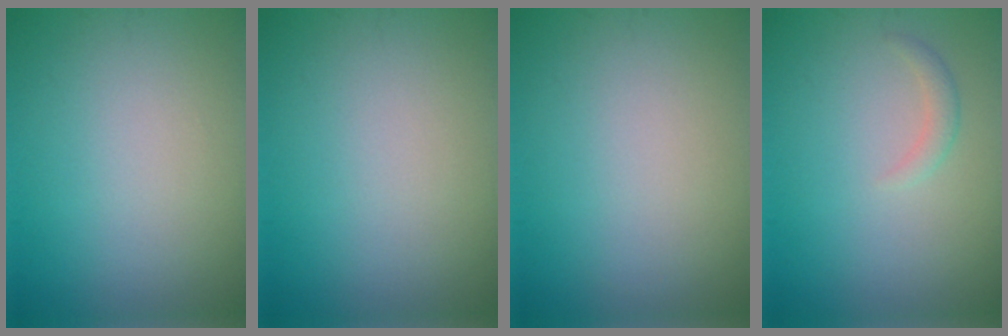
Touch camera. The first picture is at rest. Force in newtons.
{"total": 0.0}
{"total": 0.0}
{"total": 1.1, "press": 1.1, "slide": 0.1}